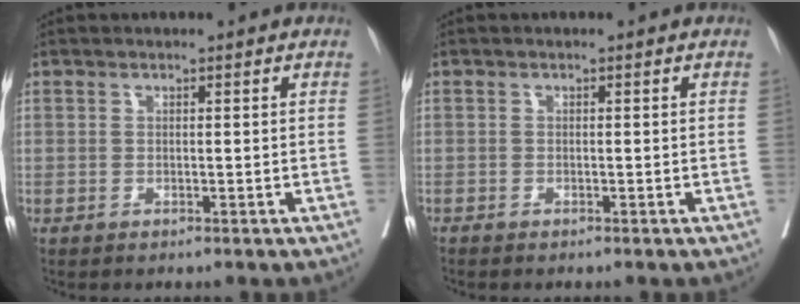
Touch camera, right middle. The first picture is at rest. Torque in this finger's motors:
{"motor_torque": [0.72, -1.15, 0.25, 0.05]}